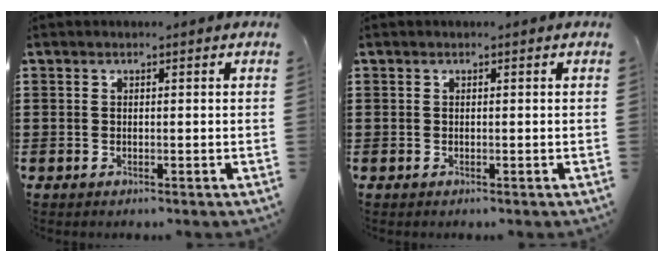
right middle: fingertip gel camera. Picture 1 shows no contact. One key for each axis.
{"total": 0.0}